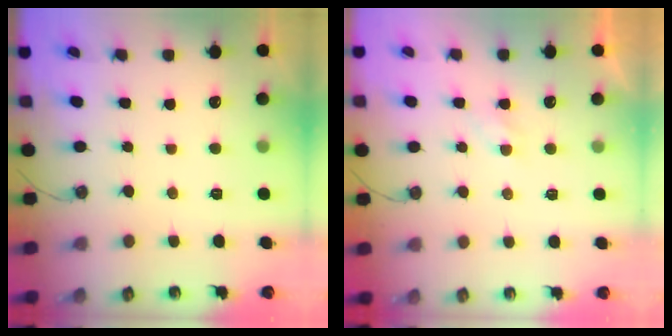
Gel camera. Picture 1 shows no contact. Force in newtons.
{"total": 2.3, "press": 2.3, "slide": 0.4}